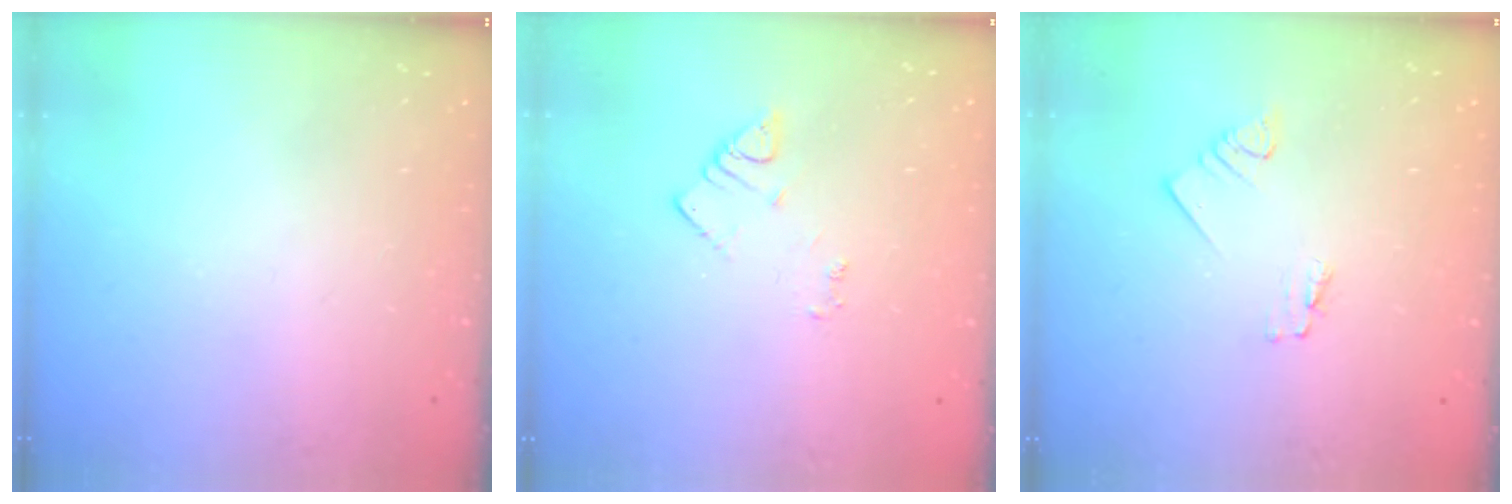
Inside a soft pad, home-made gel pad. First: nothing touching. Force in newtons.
{"total": 2.9, "press": 2.9, "slide": 0.3}
{"total": 1.6, "press": 1.6, "slide": 0.1}